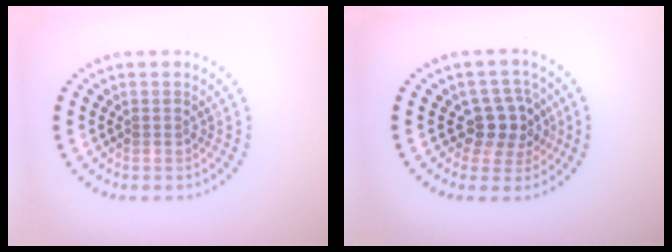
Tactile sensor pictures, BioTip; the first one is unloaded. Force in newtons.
{"total": 3.4, "press": 3.1, "slide": 1.5}